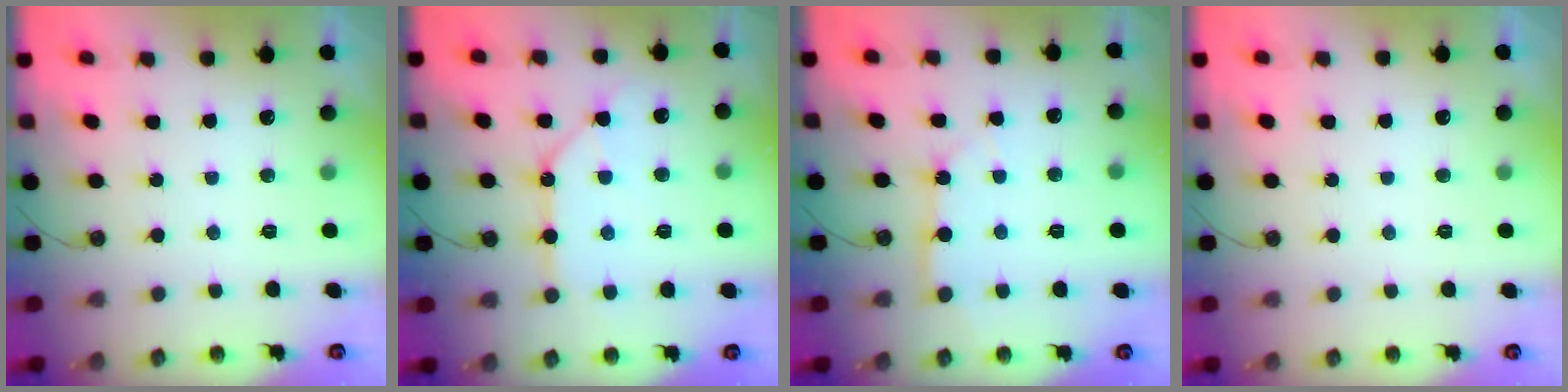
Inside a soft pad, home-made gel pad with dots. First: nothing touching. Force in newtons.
{"total": 10.1, "press": 10.0, "slide": 1.3}
{"total": 3.1, "press": 3.1, "slide": 0.2}
{"total": 0.0}